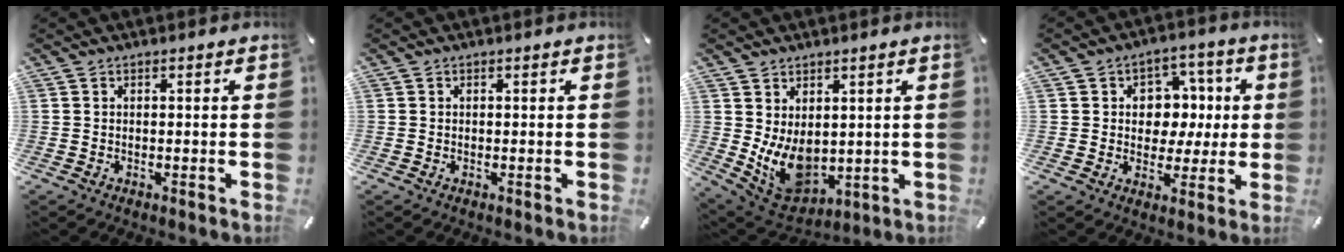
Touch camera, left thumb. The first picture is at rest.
{"total": 0.0}
{"total": 10.3, "force": [0.7, 8.2, 6.2], "torque": [-0.117, -0.023, 0.022]}
{"total": 8.7, "force": [0.8, 8.0, 3.4], "torque": [-0.041, -0.005, 0.014]}